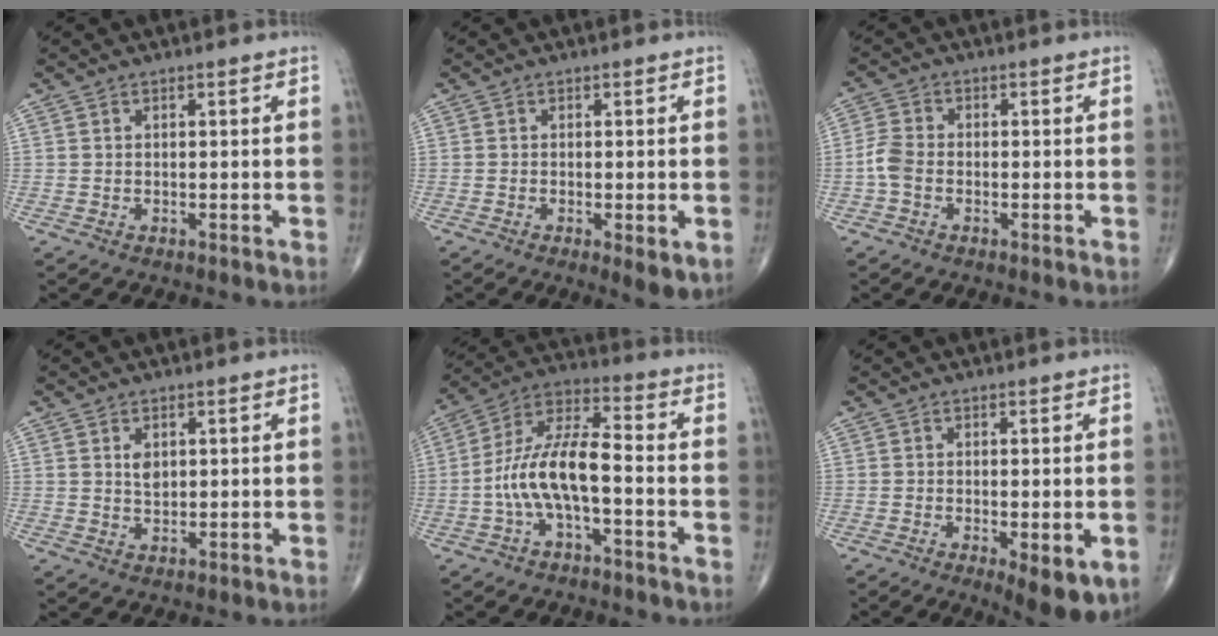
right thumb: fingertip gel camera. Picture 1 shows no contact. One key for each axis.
{"total": 4.0, "fx": -1.1, "fy": 1.0, "fz": 3.7, "tx": -0.058, "ty": -0.012, "tz": -0.017}
{"total": 3.9, "fx": -1.2, "fy": 2.6, "fz": 2.7, "tx": -0.063, "ty": 0.009, "tz": -0.032}
{"total": 2.6, "fx": 0.8, "fy": 1.7, "fz": 1.8, "tx": -0.023, "ty": -0.006, "tz": 0.016}
{"total": 11.8, "fx": -3.0, "fy": 4.2, "fz": 10.6, "tx": -0.217, "ty": 0.052, "tz": -0.061}
{"total": 7.8, "fx": -2.5, "fy": 2.5, "fz": 6.9, "tx": -0.097, "ty": -0.017, "tz": -0.034}